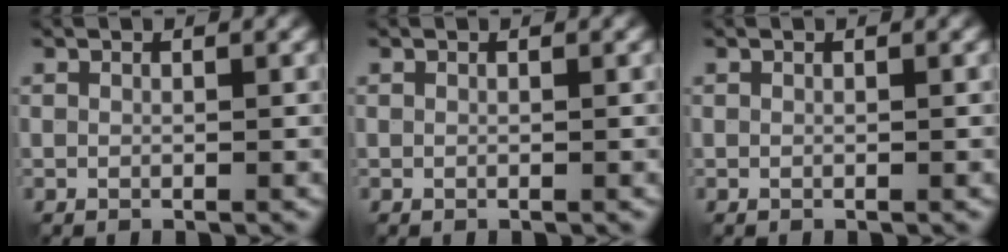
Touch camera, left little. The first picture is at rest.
{"total": 0.0}
{"total": 0.0}